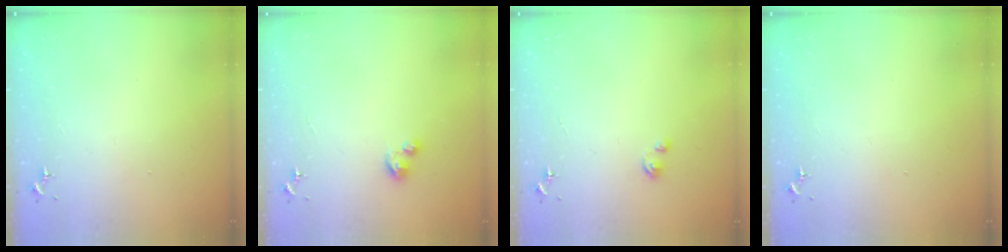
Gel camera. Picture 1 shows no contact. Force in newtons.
{"total": 5.3, "press": 5.3, "slide": 0.3}
{"total": 2.3, "press": 2.3, "slide": 0.2}
{"total": 0.0}